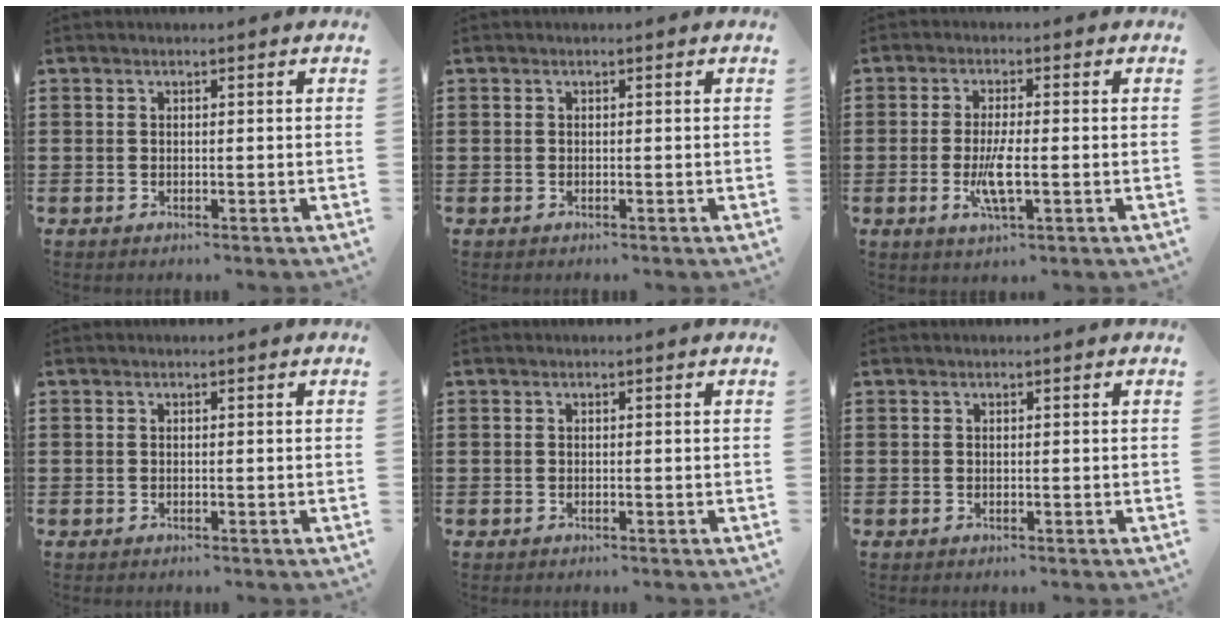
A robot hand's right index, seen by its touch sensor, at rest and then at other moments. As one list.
[{"total": 0.0}, {"total": 4.9, "force": [-1.3, 1.1, 4.6], "torque": [-0.097, -0.006, -0.028]}, {"total": 0.0}, {"total": 0.0}, {"total": 0.0}]